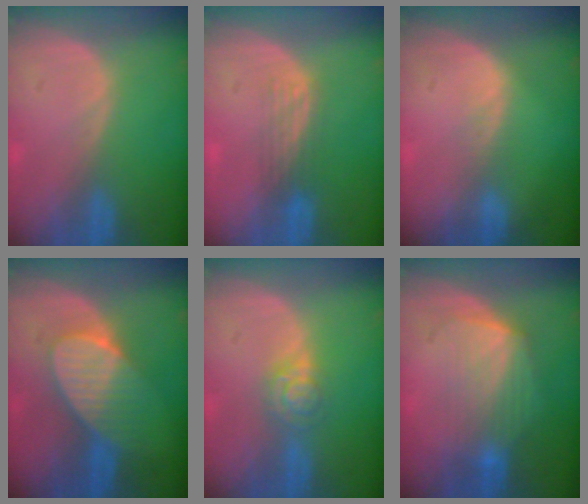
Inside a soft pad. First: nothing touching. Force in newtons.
{"total": 2.9, "press": 2.7, "slide": 1.2}
{"total": 1.3, "press": 1.3, "slide": 0.1}
{"total": 6.9, "press": 6.9, "slide": 0.4}
{"total": 4.6, "press": 3.9, "slide": 2.6}
{"total": 6.7, "press": 6.7, "slide": 0.7}